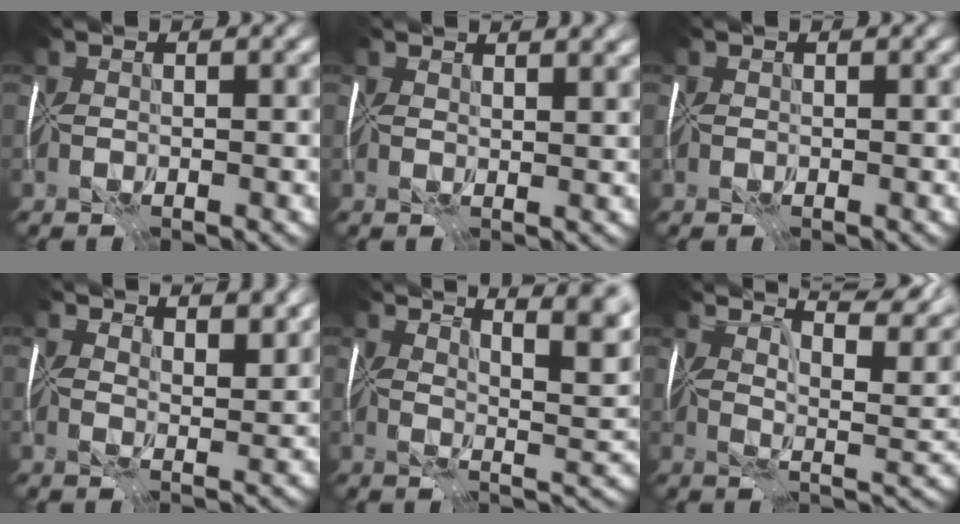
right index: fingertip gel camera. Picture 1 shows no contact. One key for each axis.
{"total": 3.9, "fx": 2.8, "fy": 1.4, "fz": 2.2, "tx": -0.010, "ty": 0.023, "tz": 0.020}
{"total": 0.6, "fx": 0.2, "fy": 0.5, "fz": 0.1, "tx": 0.004, "ty": 0.004, "tz": 0.002}
{"total": 6.7, "fx": 5.2, "fy": 2.3, "fz": 3.6, "tx": -0.040, "ty": 0.015, "tz": 0.060}
{"total": 9.5, "fx": 6.2, "fy": 2.3, "fz": 6.8, "tx": -0.075, "ty": 0.022, "tz": 0.074}
{"total": 8.5, "fx": 6.0, "fy": 1.7, "fz": 5.8, "tx": -0.086, "ty": 0.021, "tz": 0.090}